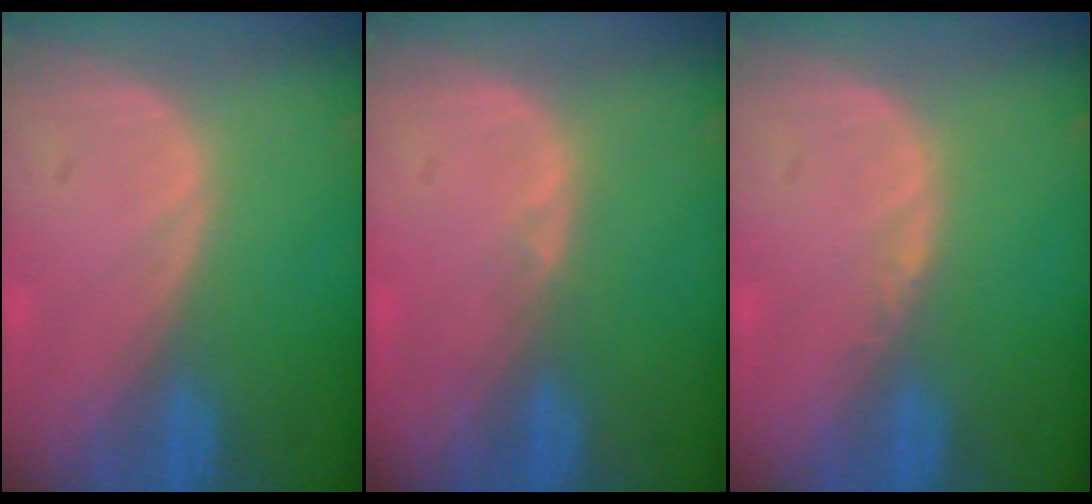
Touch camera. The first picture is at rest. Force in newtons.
{"total": 0.6, "press": 0.5, "slide": 0.3}
{"total": 0.6, "press": 0.5, "slide": 0.4}